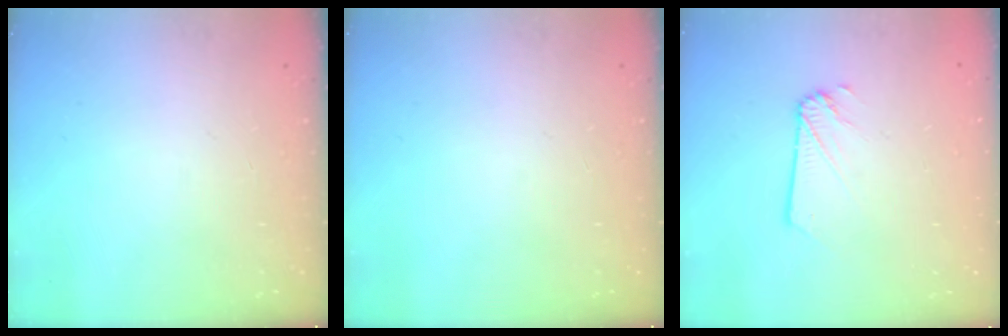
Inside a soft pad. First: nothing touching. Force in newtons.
{"total": 0.0}
{"total": 2.1, "press": 2.1, "slide": 0.0}